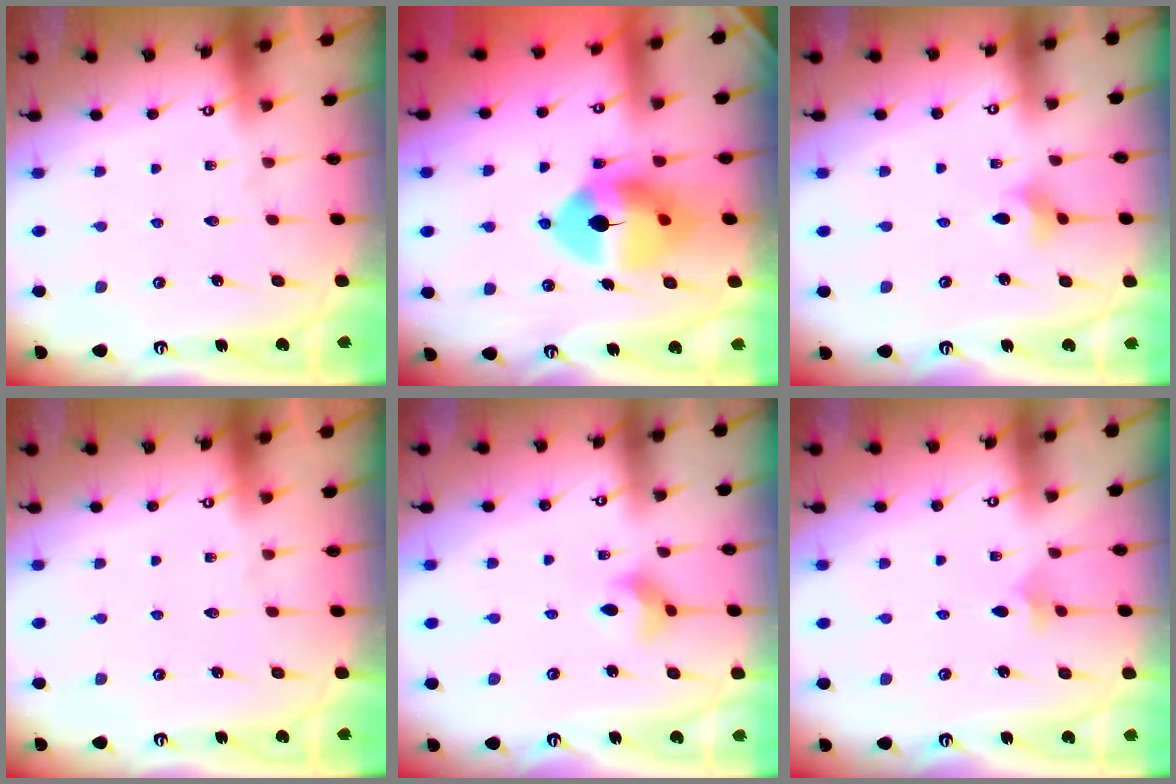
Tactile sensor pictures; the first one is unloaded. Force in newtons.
{"total": 12.2, "press": 12.1, "slide": 1.7}
{"total": 2.8, "press": 2.7, "slide": 0.7}
{"total": 0.0}
{"total": 6.2, "press": 6.2, "slide": 0.5}
{"total": 2.5, "press": 2.4, "slide": 0.6}